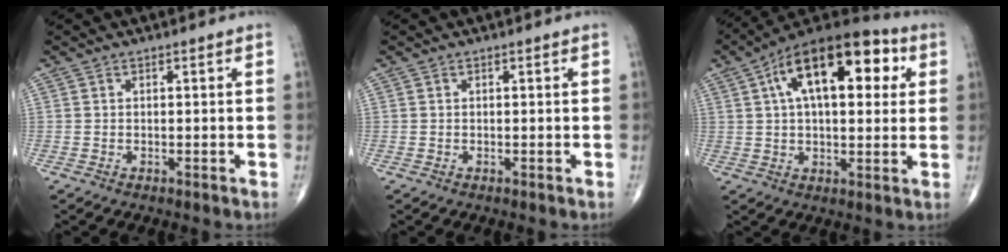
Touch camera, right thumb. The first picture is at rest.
{"total": 0.0}
{"total": 21.0, "force": [6.6, 10.2, 17.1], "torque": [-0.246, 0.023, 0.097]}